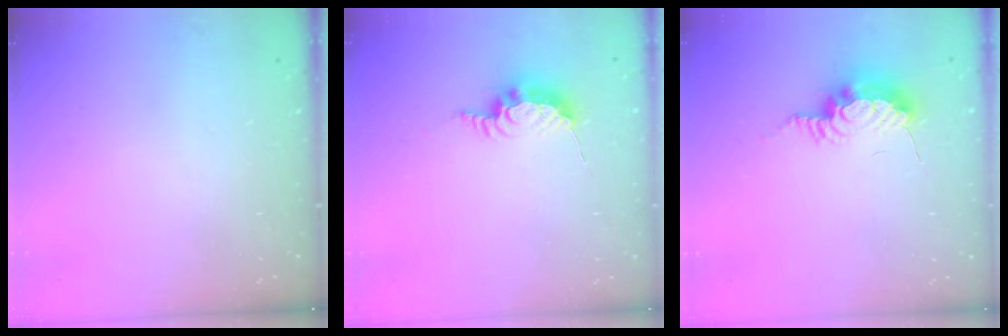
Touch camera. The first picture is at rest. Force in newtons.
{"total": 8.7, "press": 8.7, "slide": 0.5}
{"total": 11.1, "press": 9.8, "slide": 5.3}